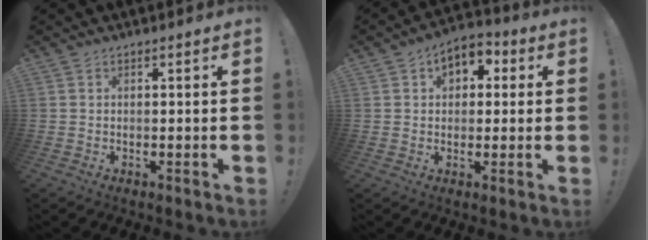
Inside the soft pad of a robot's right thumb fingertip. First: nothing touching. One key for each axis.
{"total": 6.9, "fx": 2.3, "fy": 5.2, "fz": 3.8, "tx": -0.046, "ty": -0.005, "tz": 0.042}